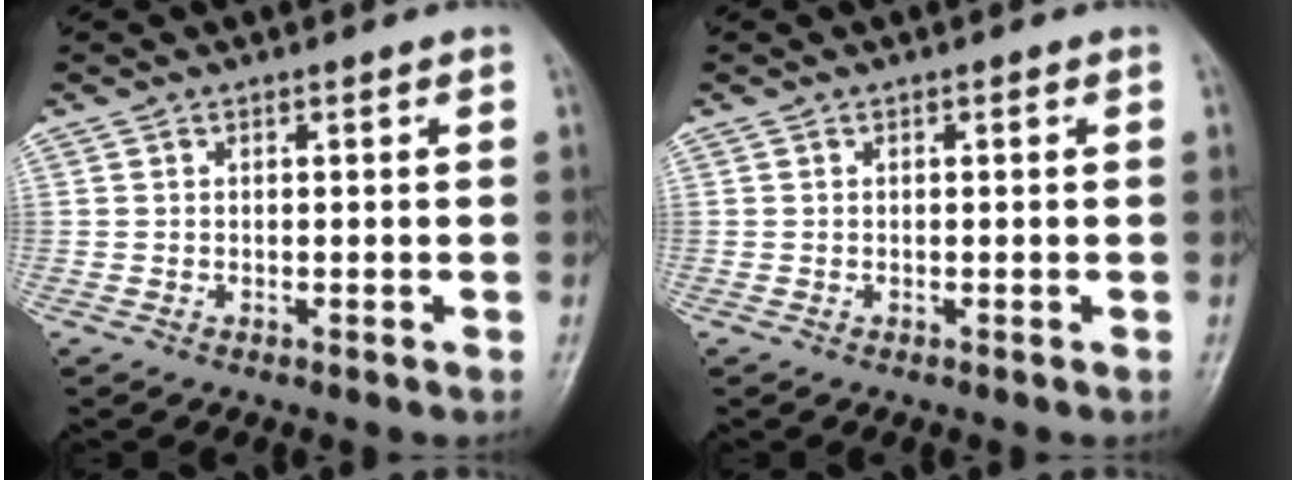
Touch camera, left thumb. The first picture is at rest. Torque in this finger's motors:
{"motor_torque": [-0.01, 0.01, -0.01, 0.00, 0.00]}